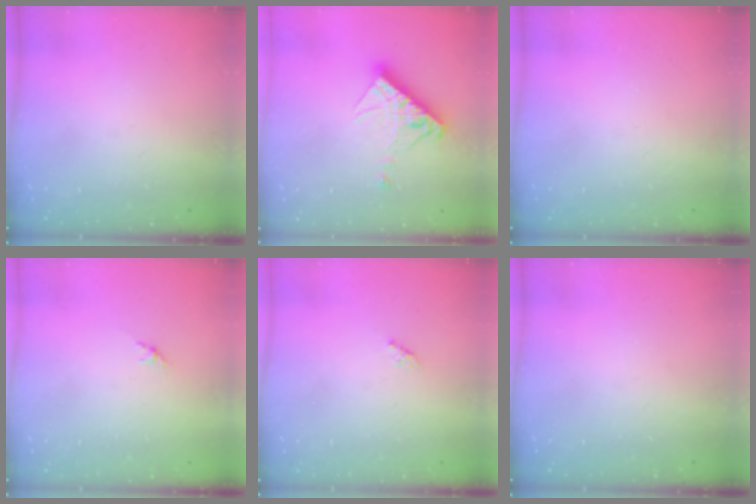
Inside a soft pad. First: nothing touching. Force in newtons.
{"total": 11.3, "press": 11.2, "slide": 1.0}
{"total": 0.0}
{"total": 1.6, "press": 1.5, "slide": 0.7}
{"total": 1.5, "press": 1.4, "slide": 0.4}
{"total": 0.0}